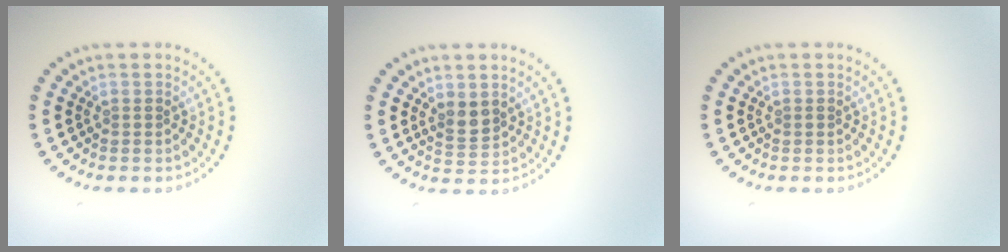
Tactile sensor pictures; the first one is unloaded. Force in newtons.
{"total": 2.0, "press": 1.7, "slide": 1.0}
{"total": 0.0}